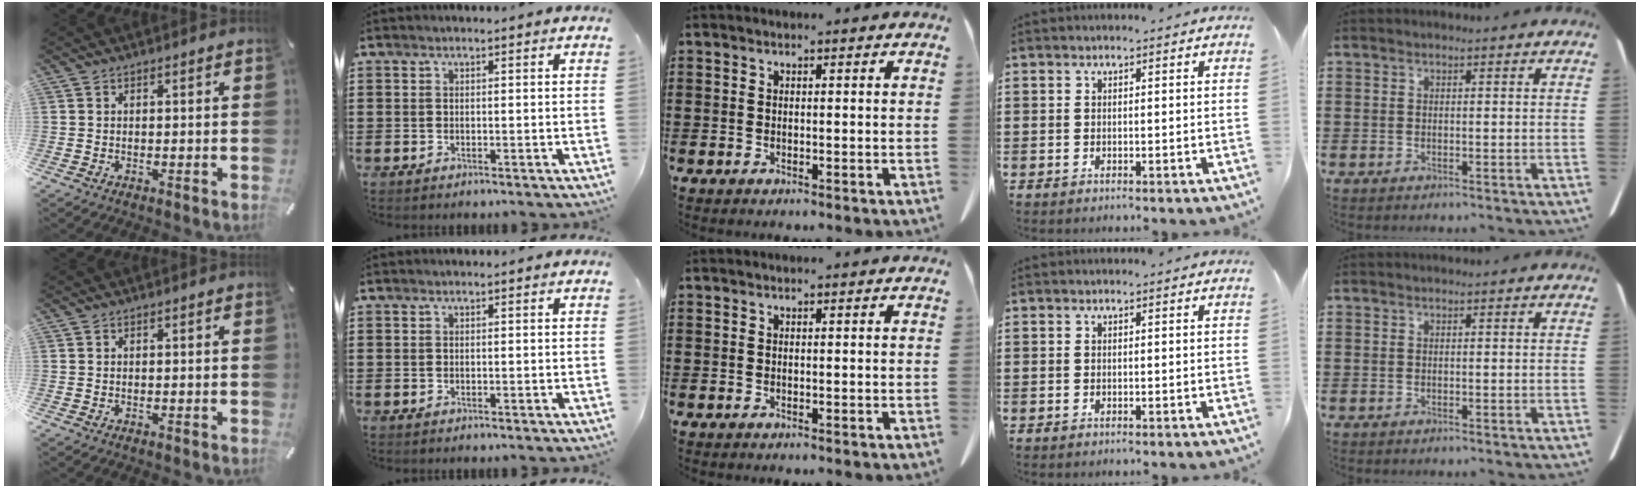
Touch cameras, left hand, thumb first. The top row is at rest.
{}